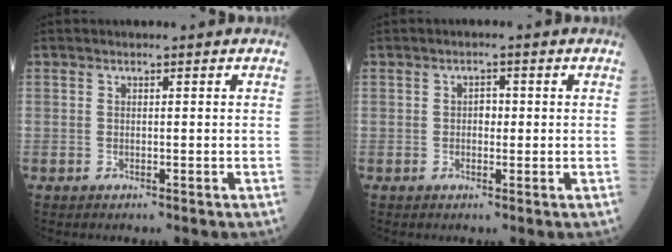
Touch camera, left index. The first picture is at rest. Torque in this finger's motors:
{"motor_torque": [-0.05, 0.15, 0.01, 0.00]}